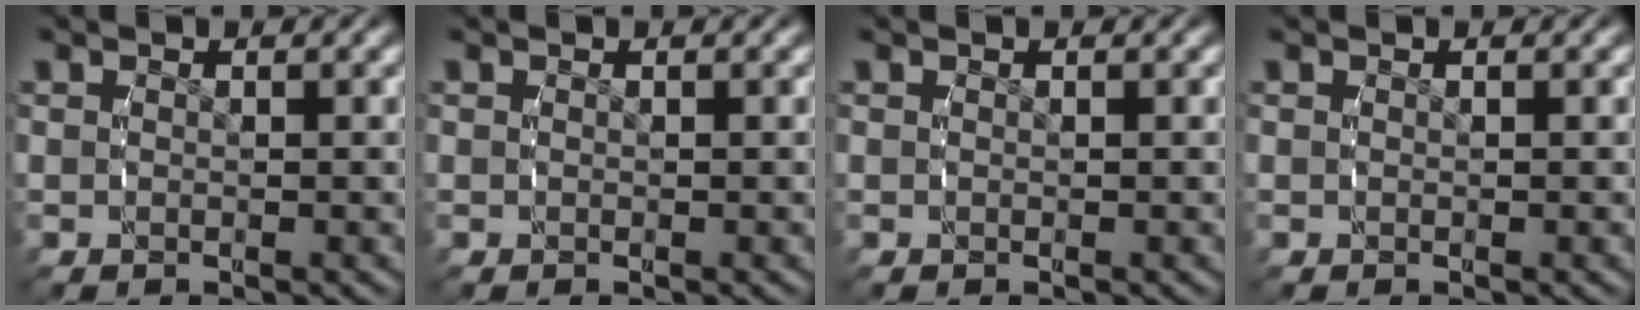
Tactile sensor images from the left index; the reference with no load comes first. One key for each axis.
{"total": 0.0}
{"total": 0.0}
{"total": 0.0}